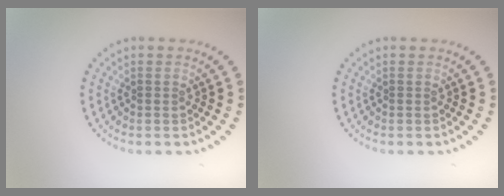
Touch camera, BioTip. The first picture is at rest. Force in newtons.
{"total": 0.0}